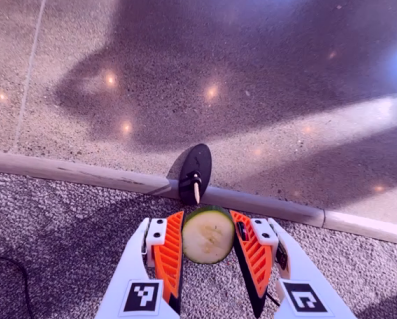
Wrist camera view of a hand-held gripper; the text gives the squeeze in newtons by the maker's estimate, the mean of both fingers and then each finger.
{"total": 10.3, "left": 10.5, "right": 10.2}